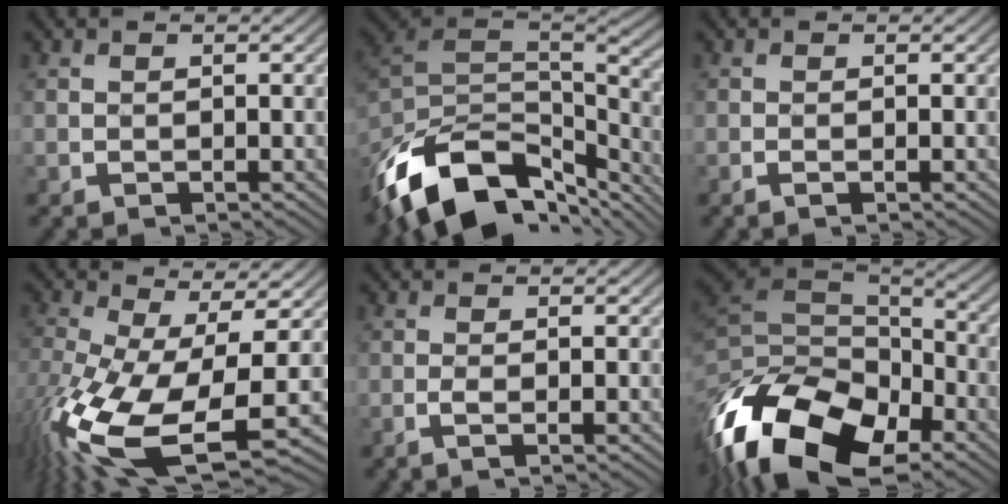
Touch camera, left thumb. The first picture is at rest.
{"total": 16.1, "force": [-9.9, 8.2, 9.6], "torque": [-0.232, -0.026, -0.167]}
{"total": 0.7, "force": [-0.3, 0.0, 0.7], "torque": [-0.015, -0.002, -0.008]}
{"total": 17.6, "force": [-5.8, 7.1, 15.1], "torque": [-0.352, -0.047, -0.091]}
{"total": 1.3, "force": [-0.4, 0.1, 1.2], "torque": [-0.028, 0.000, -0.013]}
{"total": 18.6, "force": [-9.2, 10.3, 12.4], "torque": [-0.300, -0.034, -0.146]}